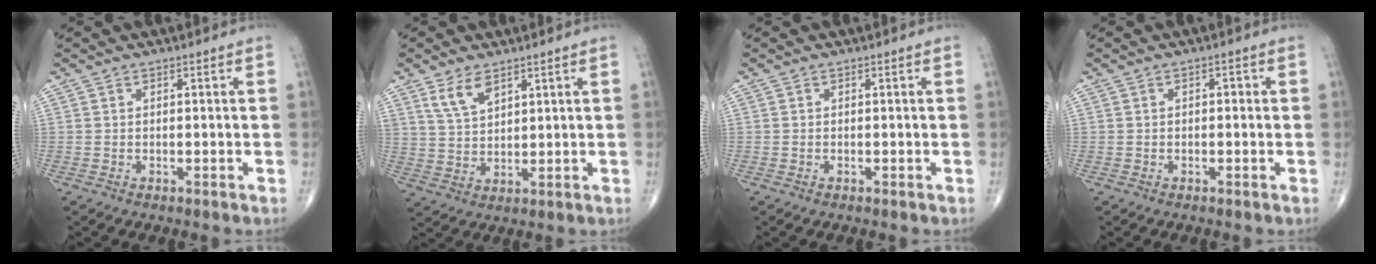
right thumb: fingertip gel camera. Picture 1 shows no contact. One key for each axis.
{"total": 5.5, "fx": 3.5, "fy": 2.7, "fz": 3.3, "tx": -0.057, "ty": -0.019, "tz": 0.076}
{"total": 0.0}
{"total": 1.2, "fx": 0.1, "fy": 0.7, "fz": 1.0, "tx": -0.008, "ty": 0.004, "tz": -0.003}